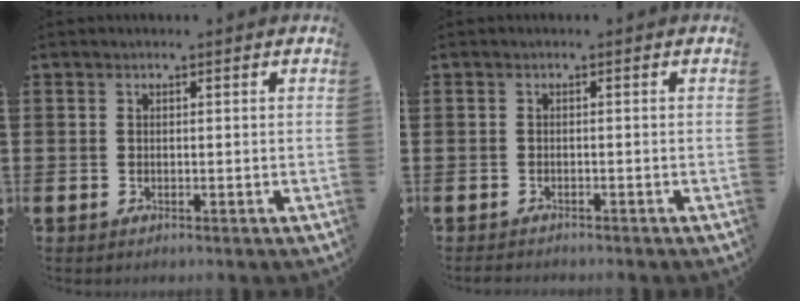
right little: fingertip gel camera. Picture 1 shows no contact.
{"total": 0.7, "force": [-0.7, 0.1, 0.1], "torque": [-0.004, -0.001, -0.015]}